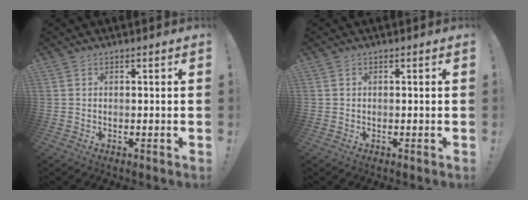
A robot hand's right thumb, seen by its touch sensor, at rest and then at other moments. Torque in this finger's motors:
{"motor_torque": [-0.03, -0.26, -0.07, 0.13, -0.06]}